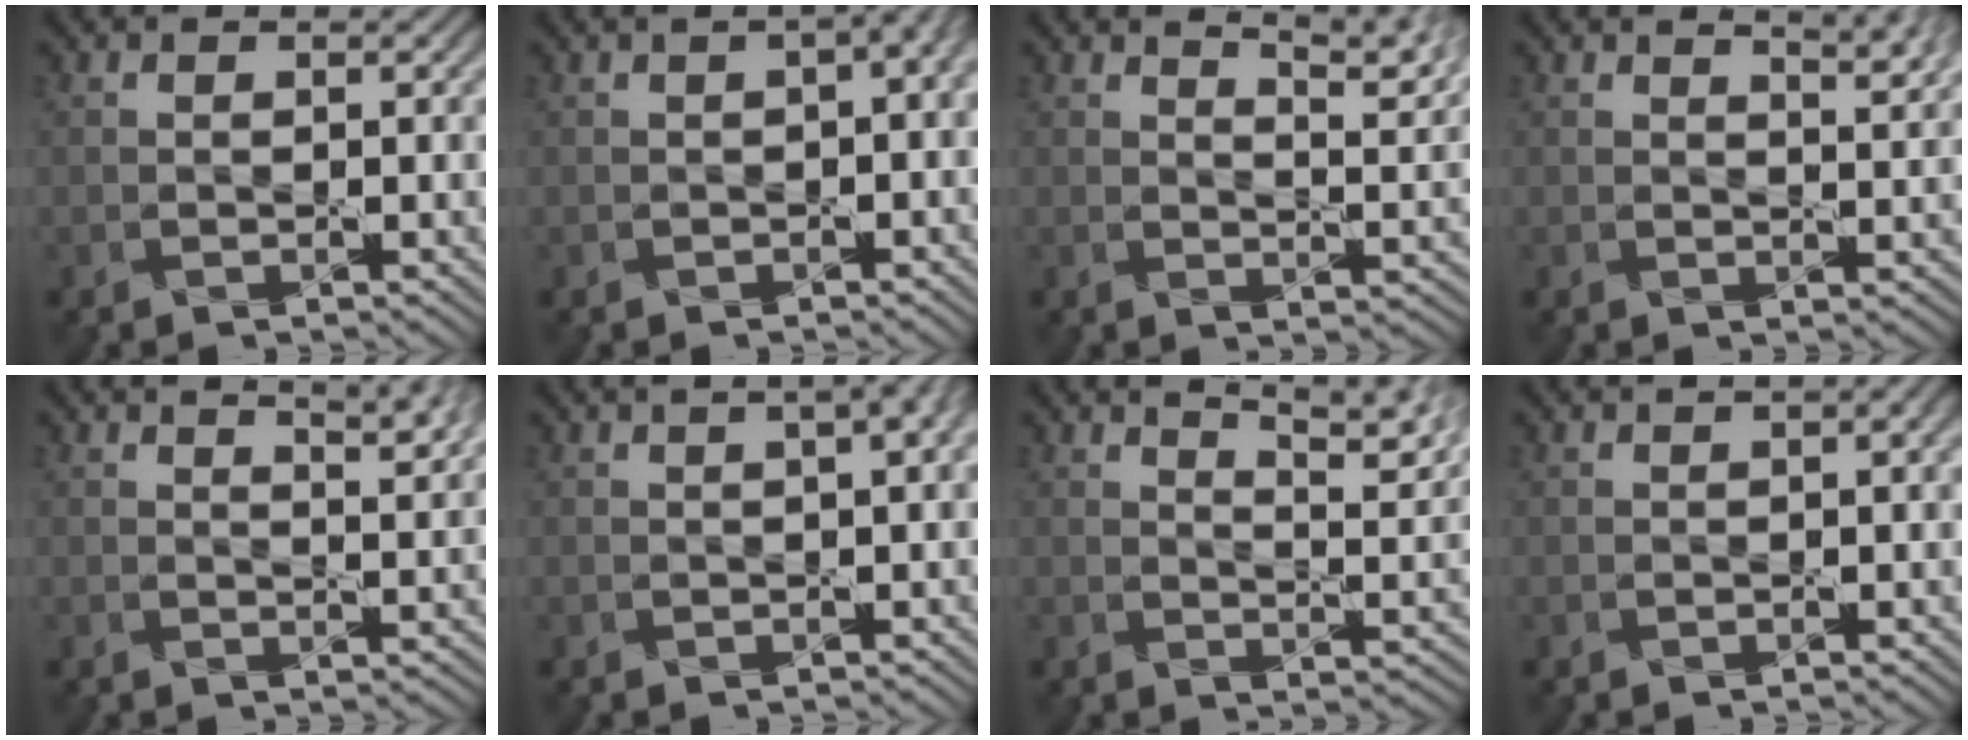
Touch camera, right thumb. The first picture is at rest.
{"total": 5.0, "force": [1.2, 1.9, 4.5], "torque": [-0.054, 0.009, 0.011]}
{"total": 6.8, "force": [5.3, 1.4, 4.1], "torque": [-0.057, -0.002, 0.069]}
{"total": 4.6, "force": [3.2, 1.3, 3.1], "torque": [-0.035, 0.008, 0.031]}
{"total": 5.1, "force": [3.6, 1.3, 3.4], "torque": [-0.039, 0.007, 0.037]}
{"total": 5.4, "force": [2.2, 2.1, 4.4], "torque": [-0.044, 0.019, 0.014]}
{"total": 8.2, "force": [6.2, 1.8, 5.1], "torque": [-0.069, 0.001, 0.077]}
{"total": 2.3, "force": [0.8, 0.6, 2.0], "torque": [-0.036, 0.005, 0.008]}